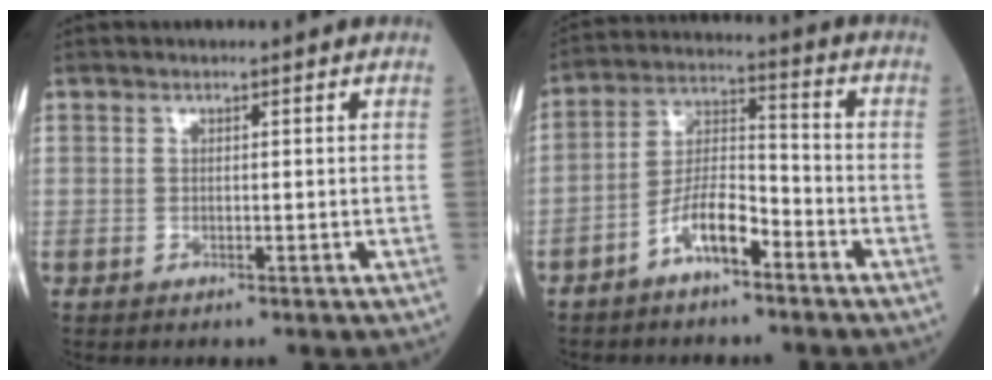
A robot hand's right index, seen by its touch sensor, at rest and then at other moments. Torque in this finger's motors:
{"motor_torque": [0.24, -0.28, 0.56, 0.15]}